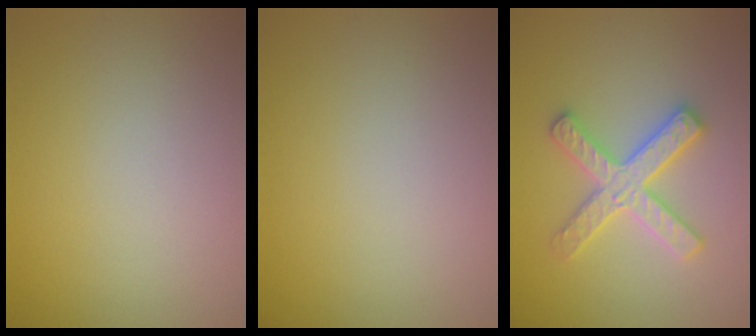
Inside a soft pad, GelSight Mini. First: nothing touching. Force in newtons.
{"total": 0.0}
{"total": 4.5, "press": 4.5, "slide": 0.6}